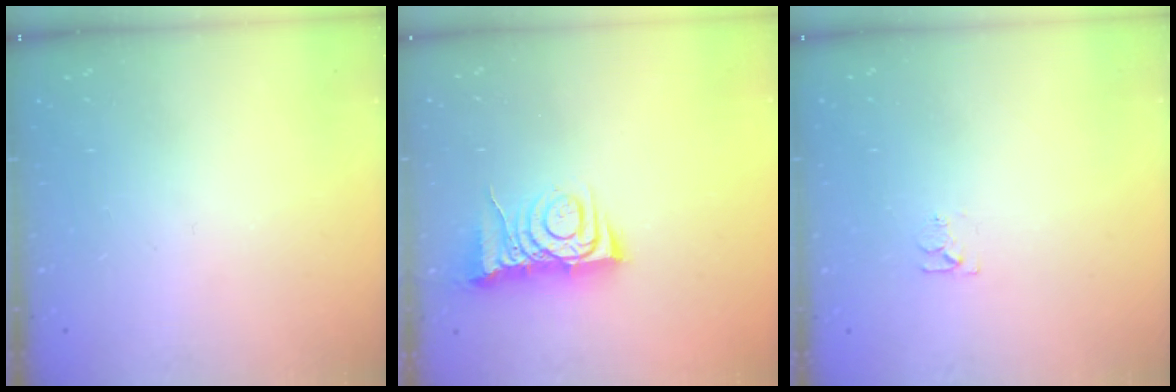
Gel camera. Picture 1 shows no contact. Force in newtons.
{"total": 7.0, "press": 6.9, "slide": 1.0}
{"total": 3.6, "press": 3.6, "slide": 0.3}